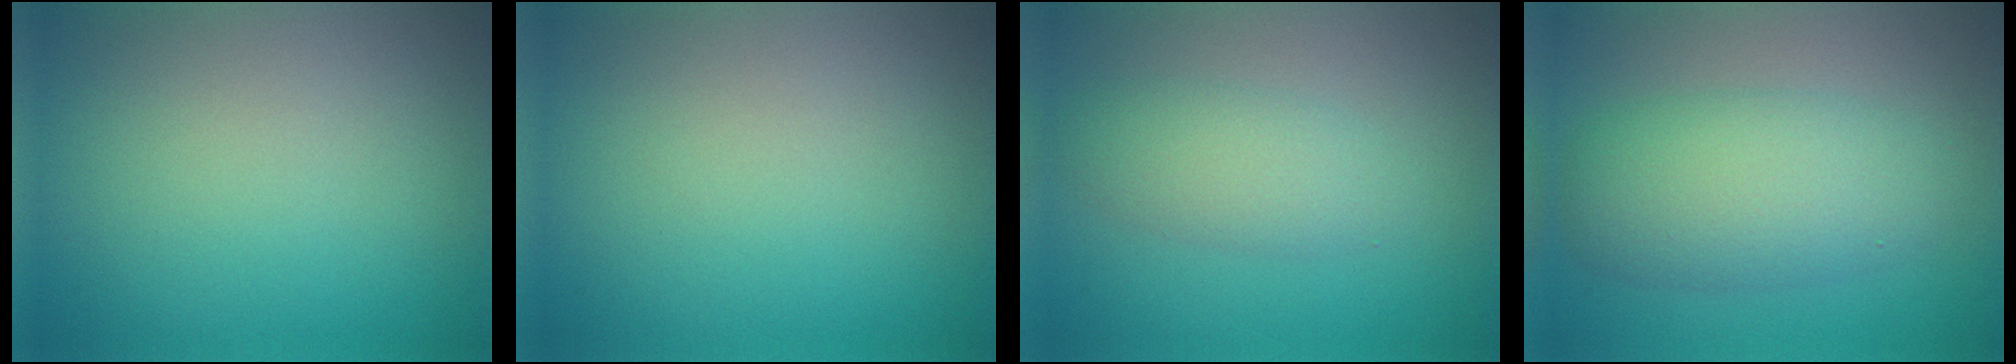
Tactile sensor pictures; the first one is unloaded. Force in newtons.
{"total": 0.0}
{"total": 2.8, "press": 2.8, "slide": 0.1}
{"total": 5.5, "press": 5.5, "slide": 0.1}